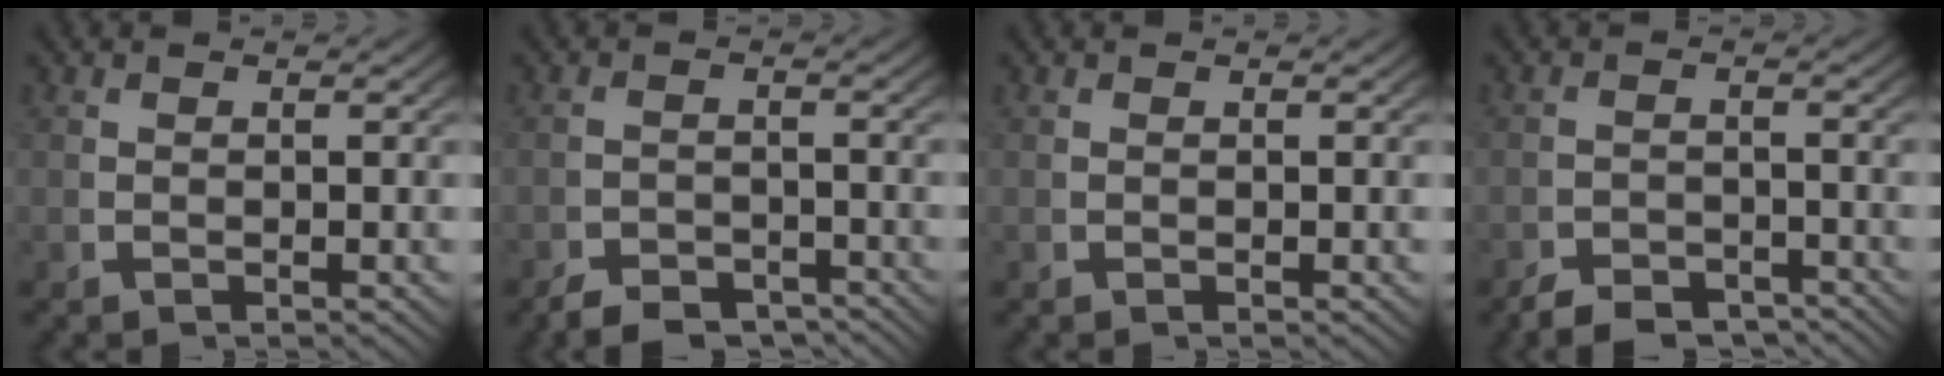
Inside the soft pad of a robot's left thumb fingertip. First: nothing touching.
{"total": 3.8, "force": [-3.3, 1.4, 1.1], "torque": [-0.003, -0.015, -0.056]}
{"total": 0.0}
{"total": 3.8, "force": [-3.4, 1.3, 1.1], "torque": [-0.002, -0.013, -0.058]}